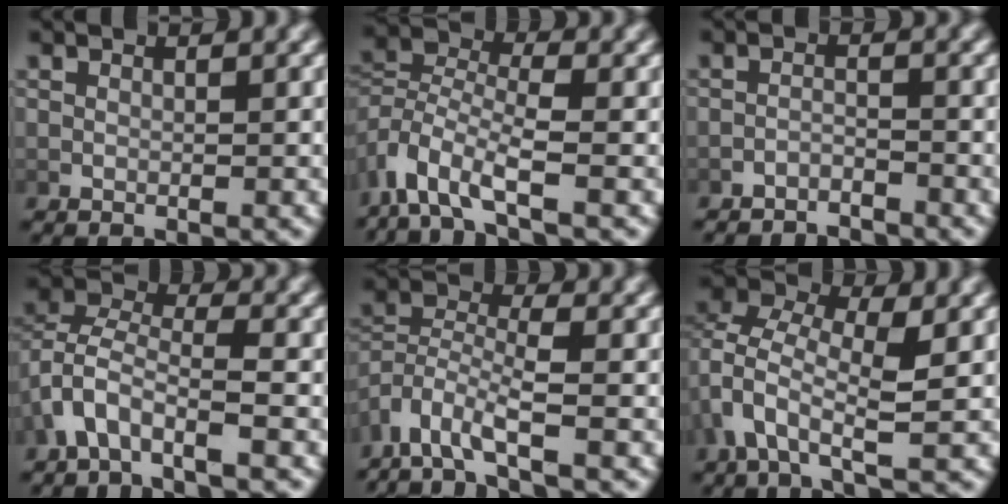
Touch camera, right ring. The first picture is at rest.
{"total": 5.5, "force": [-1.7, 3.3, 4.0], "torque": [-0.100, -0.023, -0.025]}
{"total": 3.6, "force": [-3.5, 0.5, 0.2], "torque": [-0.004, -0.014, -0.056]}
{"total": 3.6, "force": [-1.2, 2.2, 2.6], "torque": [-0.064, -0.009, -0.023]}
{"total": 6.3, "force": [-3.2, 3.7, 3.9], "torque": [-0.098, -0.034, -0.046]}
{"total": 4.2, "force": [0.6, 2.3, 3.4], "torque": [-0.090, -0.021, 0.010]}